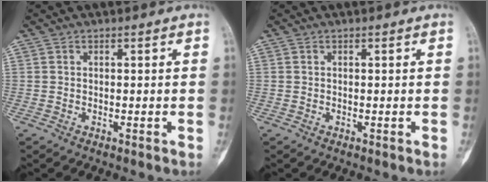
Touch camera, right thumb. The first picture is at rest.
{"total": 0.0}